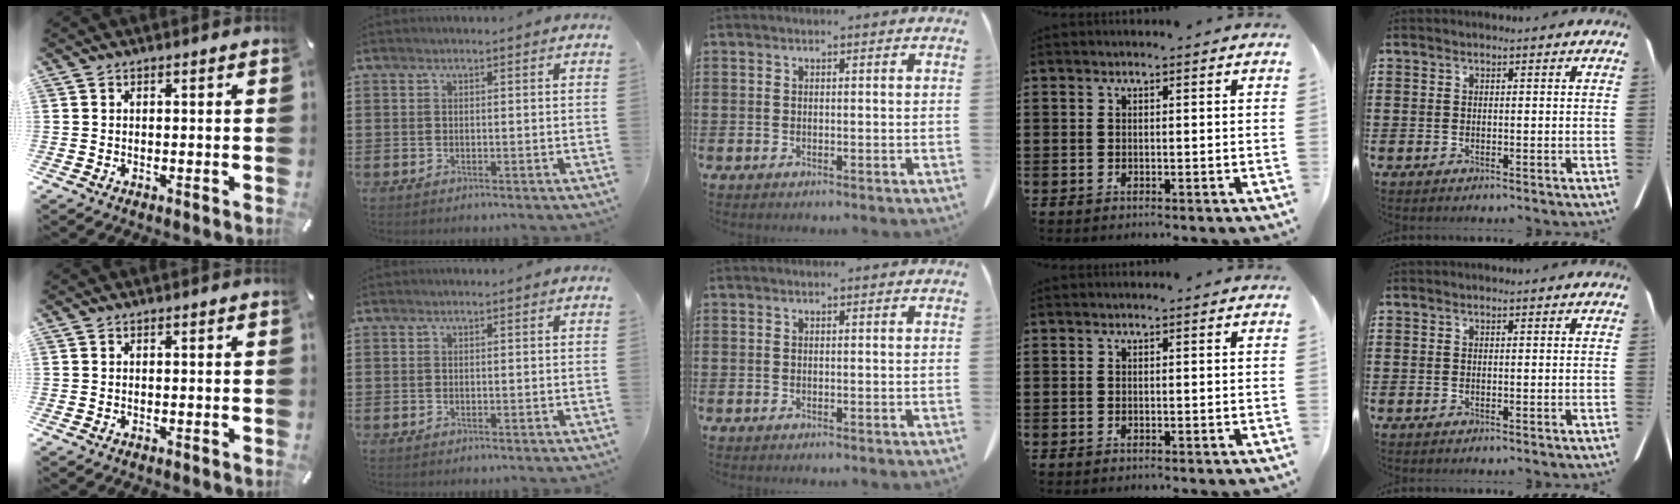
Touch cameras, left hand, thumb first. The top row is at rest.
{}